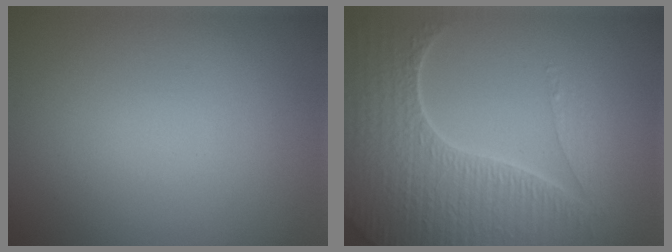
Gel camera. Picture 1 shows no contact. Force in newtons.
{"total": 7.5, "press": 5.6, "slide": 5.0}